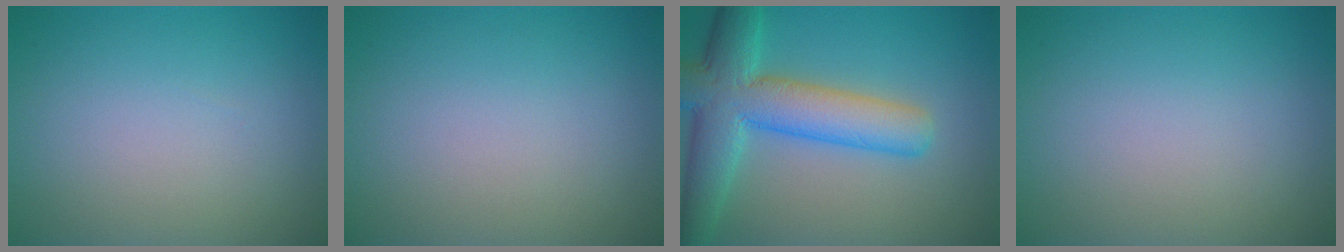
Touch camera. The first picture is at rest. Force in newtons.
{"total": 0.0}
{"total": 8.2, "press": 8.2, "slide": 0.4}
{"total": 0.0}